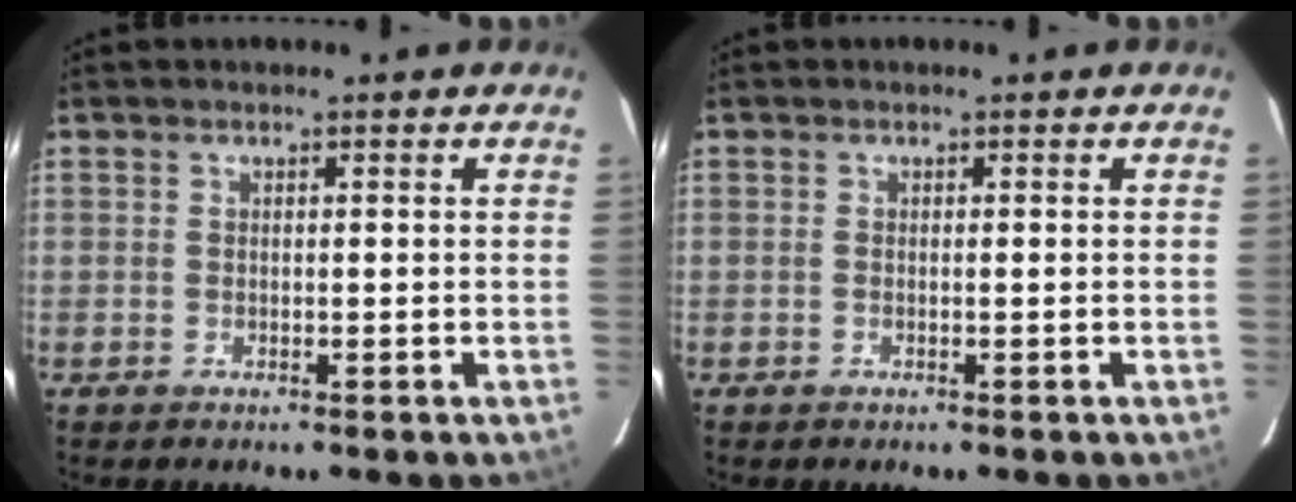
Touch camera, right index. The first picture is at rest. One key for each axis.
{"total": 0.0}